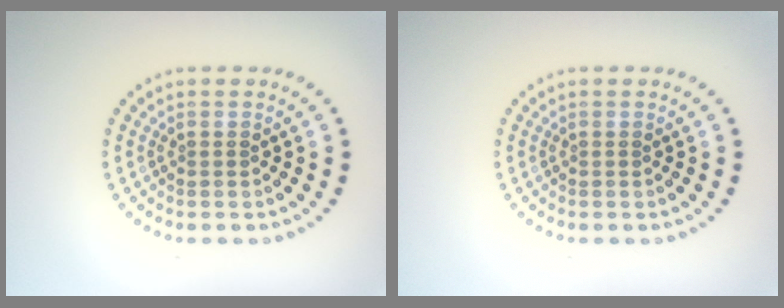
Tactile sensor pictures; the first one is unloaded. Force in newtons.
{"total": 0.0}